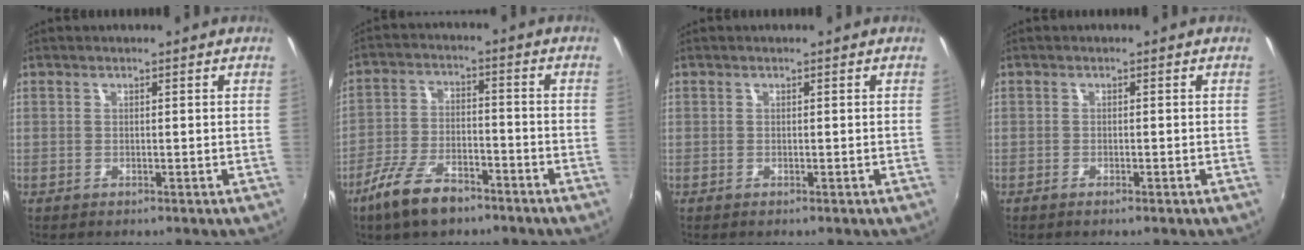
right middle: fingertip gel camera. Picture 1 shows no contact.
{"total": 10.2, "force": [-7.1, 4.0, 6.2], "torque": [-0.137, -0.005, -0.129]}
{"total": 0.0}
{"total": 1.0, "force": [-0.8, 0.0, 0.6], "torque": [-0.012, -0.002, -0.013]}